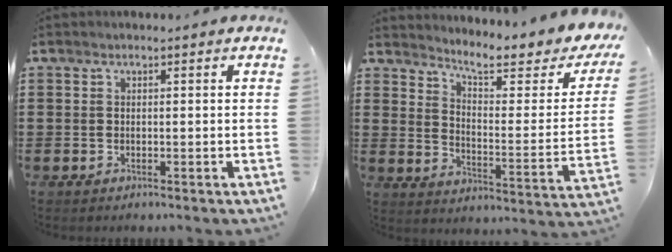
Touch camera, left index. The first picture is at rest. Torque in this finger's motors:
{"motor_torque": [2.14, 0.00, 0.22, 0.10]}